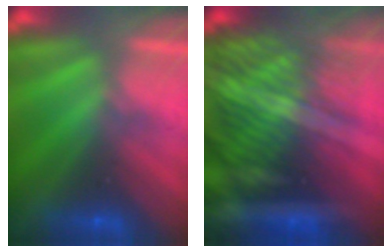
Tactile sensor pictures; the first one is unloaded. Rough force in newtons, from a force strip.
{"total": 9.8}